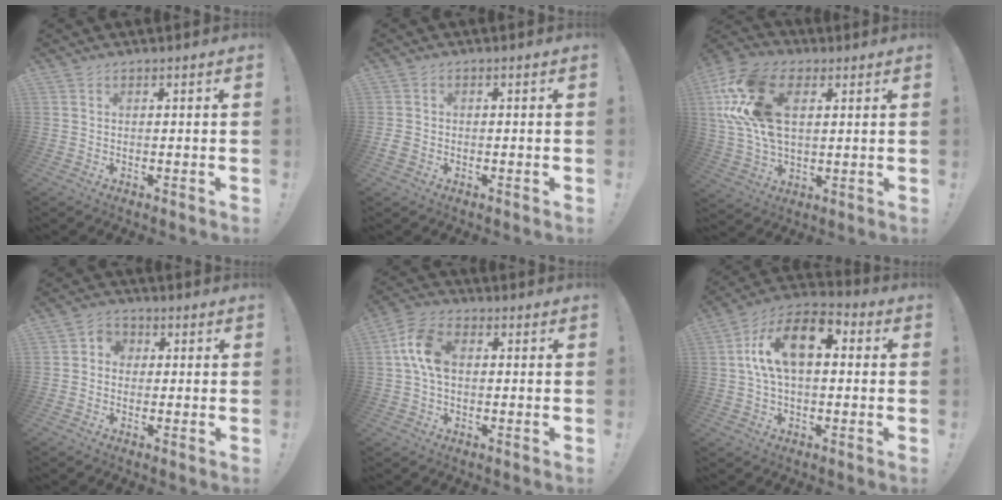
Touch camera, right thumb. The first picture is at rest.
{"total": 2.6, "force": [-0.9, 2.0, 1.4], "torque": [-0.025, 0.004, -0.016]}
{"total": 20.8, "force": [5.8, 13.3, 14.9], "torque": [-0.293, -0.007, 0.108]}
{"total": 3.8, "force": [-0.8, 3.5, 1.3], "torque": [-0.020, 0.013, -0.013]}
{"total": 10.7, "force": [0.8, 7.0, 8.1], "torque": [-0.149, 0.011, 0.017]}
{"total": 15.6, "force": [3.7, 8.4, 12.6], "torque": [-0.218, -0.001, 0.061]}